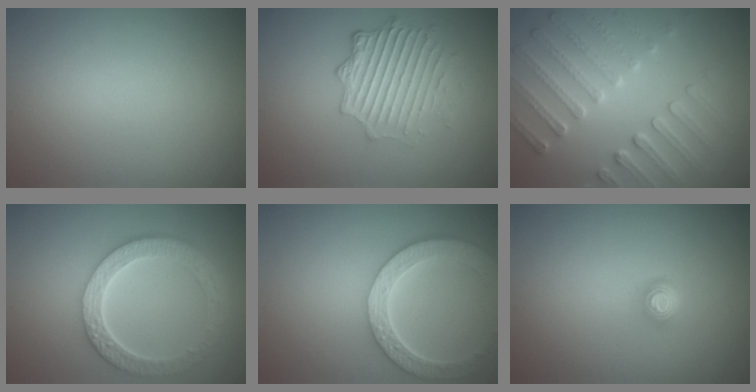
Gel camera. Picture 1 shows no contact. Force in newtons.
{"total": 4.3, "press": 3.4, "slide": 2.6}
{"total": 5.1, "press": 3.9, "slide": 3.4}
{"total": 6.1, "press": 4.5, "slide": 4.0}
{"total": 5.9, "press": 4.7, "slide": 3.6}
{"total": 1.6, "press": 1.2, "slide": 1.0}